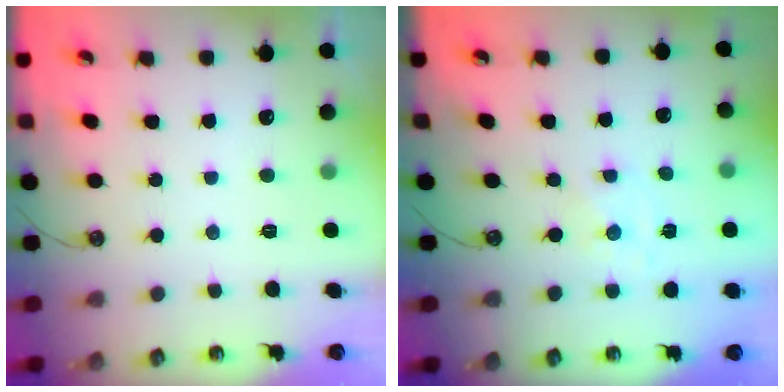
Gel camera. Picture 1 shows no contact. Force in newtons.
{"total": 0.0}